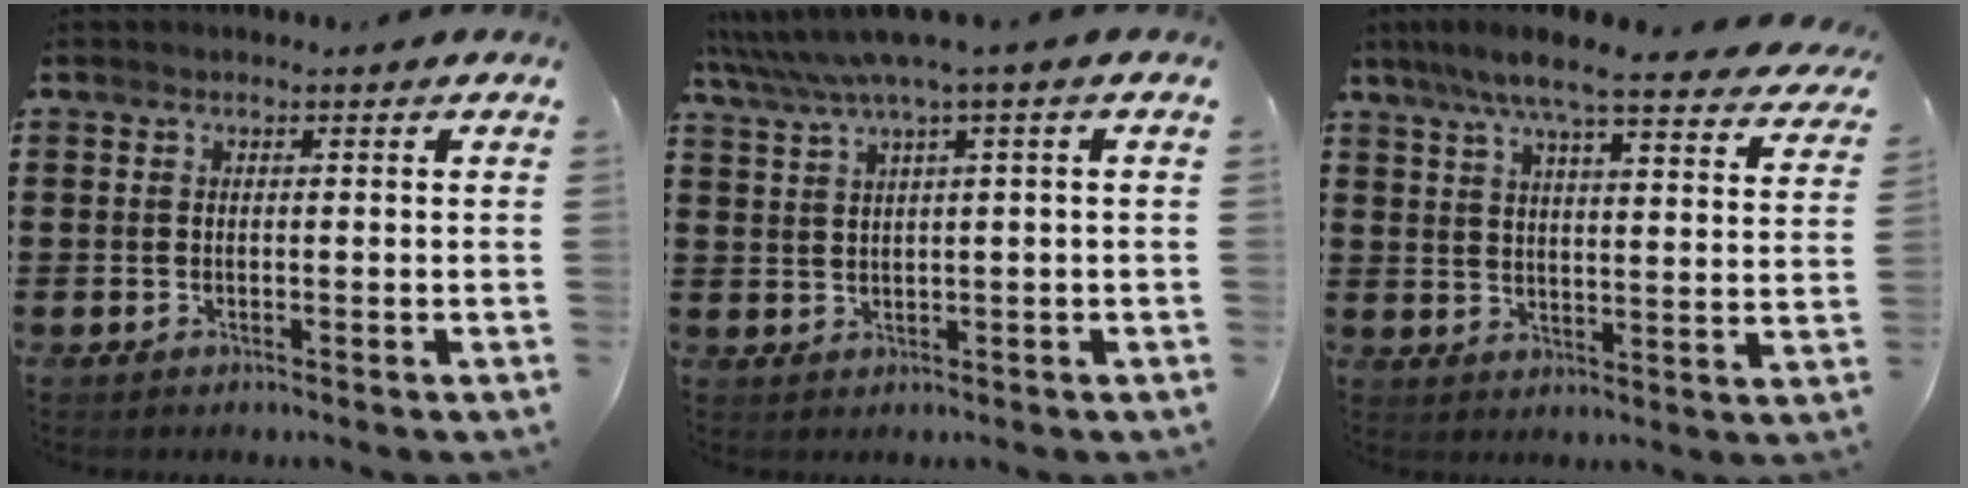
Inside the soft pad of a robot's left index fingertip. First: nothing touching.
{"total": 4.2, "force": [2.2, -0.2, 3.6], "torque": [-0.075, -0.009, 0.035]}
{"total": 7.5, "force": [6.4, 0.3, 3.9], "torque": [-0.092, -0.033, 0.107]}